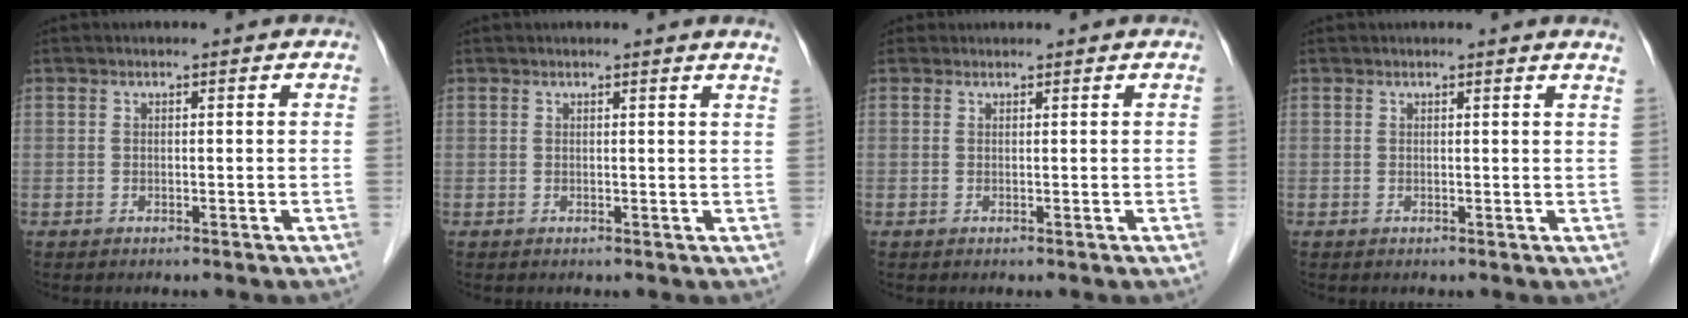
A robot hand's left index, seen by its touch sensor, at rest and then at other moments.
{"total": 1.8, "force": [1.6, -0.4, 0.6], "torque": [-0.021, -0.011, 0.013]}
{"total": 0.5, "force": [0.3, 0.4, -0.1], "torque": [0.003, 0.008, 0.010]}
{"total": 1.8, "force": [1.7, -0.4, 0.6], "torque": [-0.020, -0.010, 0.012]}